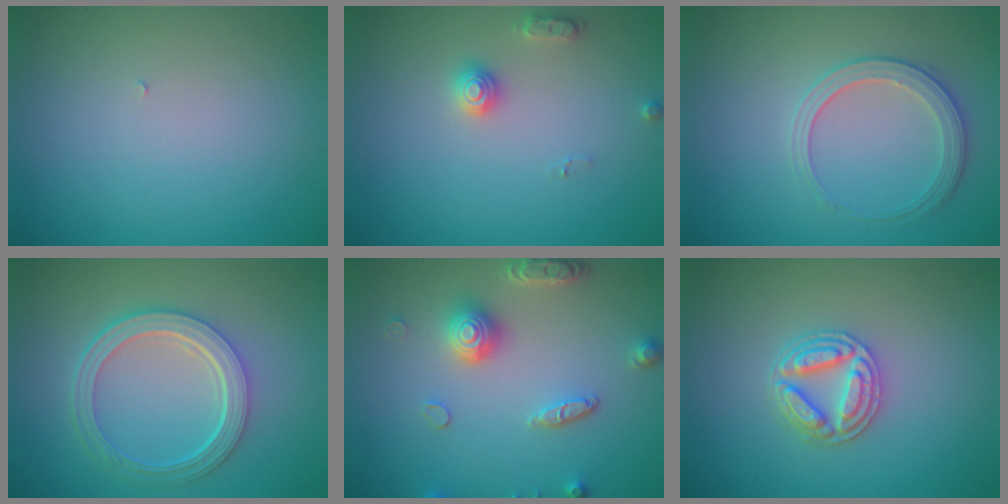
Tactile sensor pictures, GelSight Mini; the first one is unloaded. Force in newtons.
{"total": 2.0, "press": 2.0, "slide": 0.3}
{"total": 2.8, "press": 2.7, "slide": 0.8}
{"total": 5.4, "press": 4.0, "slide": 3.6}
{"total": 4.2, "press": 3.5, "slide": 2.3}
{"total": 3.3, "press": 3.2, "slide": 0.6}